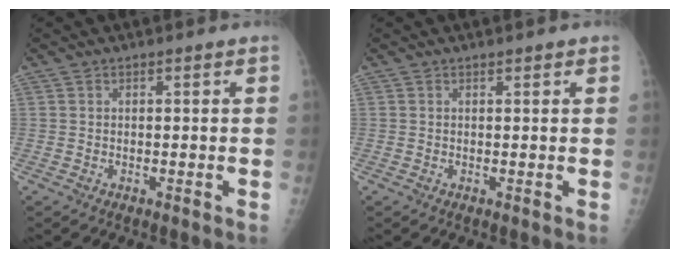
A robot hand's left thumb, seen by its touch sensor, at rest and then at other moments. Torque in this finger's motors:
{"motor_torque": [-0.43, 0.06, -0.34, -0.13, -0.14]}